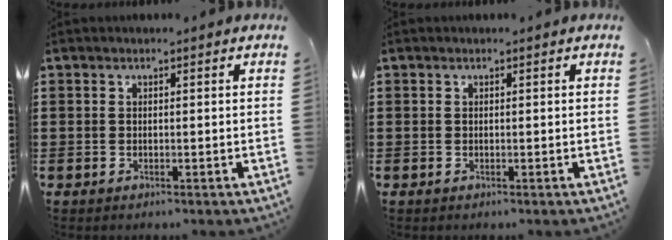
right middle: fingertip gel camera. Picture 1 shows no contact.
{"total": 0.0}